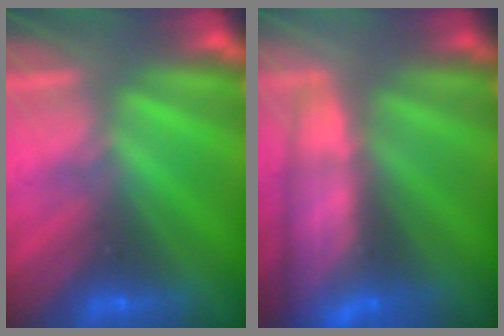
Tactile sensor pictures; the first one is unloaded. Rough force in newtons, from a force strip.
{"total": 5.7}